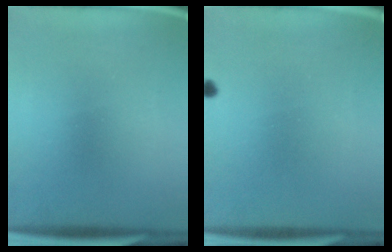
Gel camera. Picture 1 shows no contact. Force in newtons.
{"total": 0.7}